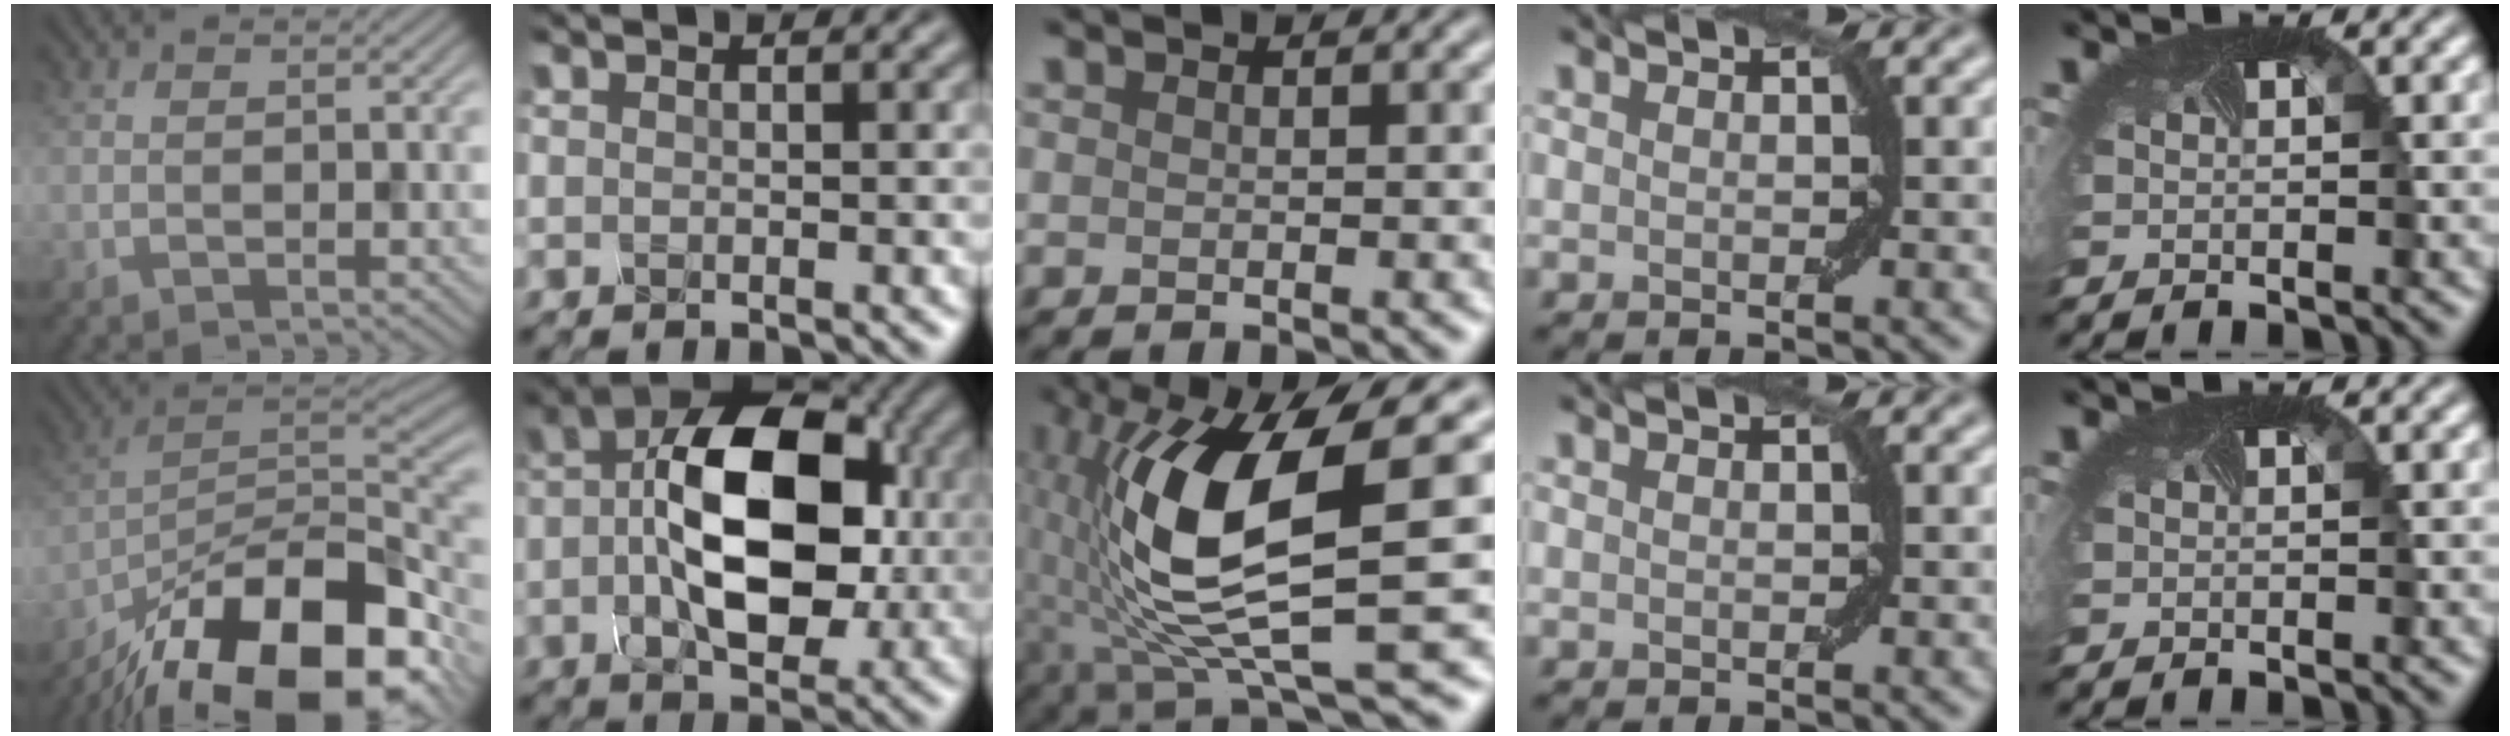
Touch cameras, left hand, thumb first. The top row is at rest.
{"thumb": {"total": 19.2, "force": [-13.4, 7.7, 11.5], "torque": [-0.194, -0.033, -0.215]}, "index": {"total": 11.7, "force": [0.1, 6.6, 9.6], "torque": [-0.154, 0.007, -0.008]}, "middle": {"total": 11.7, "force": [-0.1, 3.2, 11.3], "torque": [-0.219, -0.005, -0.002]}}